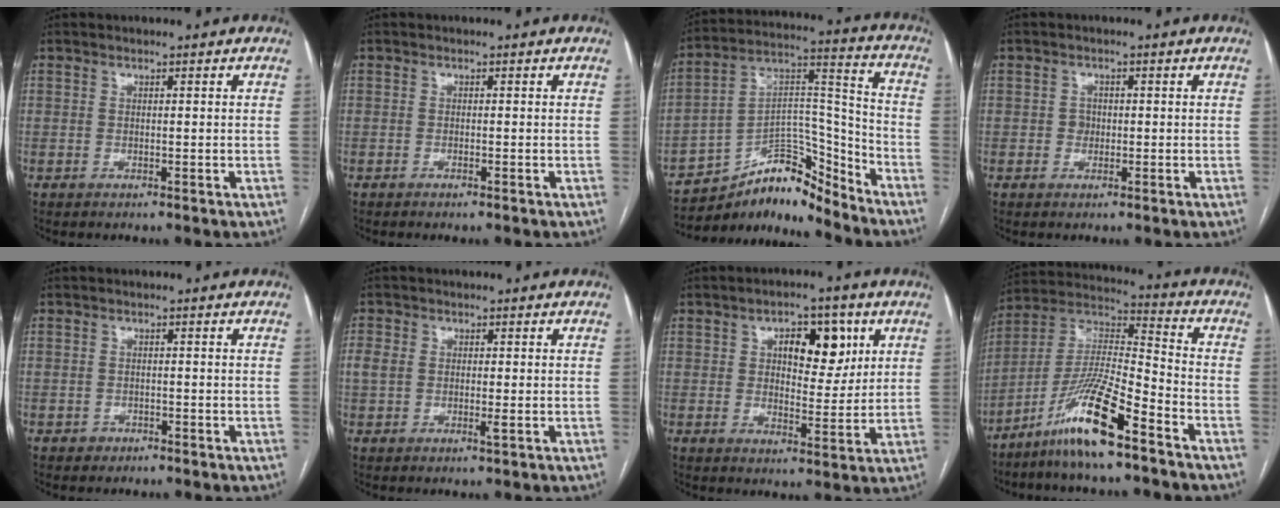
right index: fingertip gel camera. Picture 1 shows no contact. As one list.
[{"total": 0.6, "force": [-0.5, 0.0, 0.4], "torque": [-0.008, -0.001, -0.006]}, {"total": 13.2, "force": [-11.6, 4.2, 4.6], "torque": [-0.069, 0.063, -0.198]}, {"total": 1.5, "force": [-0.1, 1.4, 0.6], "torque": [-0.008, 0.004, -0.002]}, {"total": 1.4, "force": [-0.9, 1.1, -0.1], "torque": [0.003, 0.006, -0.015]}, {"total": 3.6, "force": [-0.1, 2.1, 3.0], "torque": [-0.066, 0.005, 0.001]}, {"total": 8.8, "force": [3.4, 4.5, 6.8], "torque": [-0.092, 0.015, 0.053]}, {"total": 13.8, "force": [-9.0, 0.8, 10.5], "torque": [-0.211, -0.009, -0.173]}]